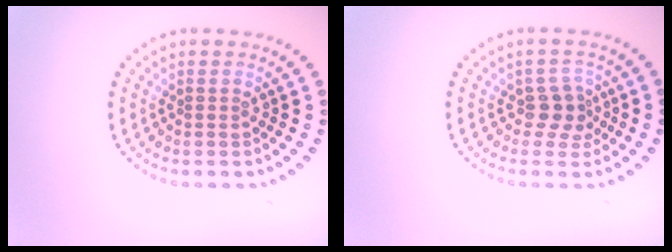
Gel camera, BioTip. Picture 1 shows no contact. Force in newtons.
{"total": 2.2, "press": 2.0, "slide": 1.0}